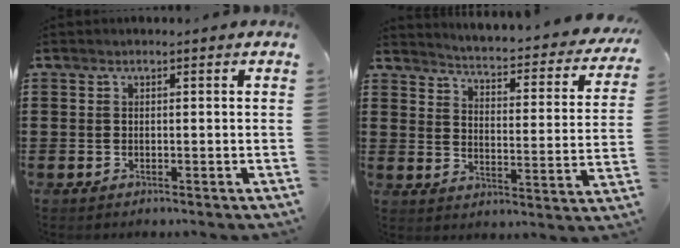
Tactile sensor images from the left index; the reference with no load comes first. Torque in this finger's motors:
{"motor_torque": [2.14, 0.00, 0.57, 0.07]}